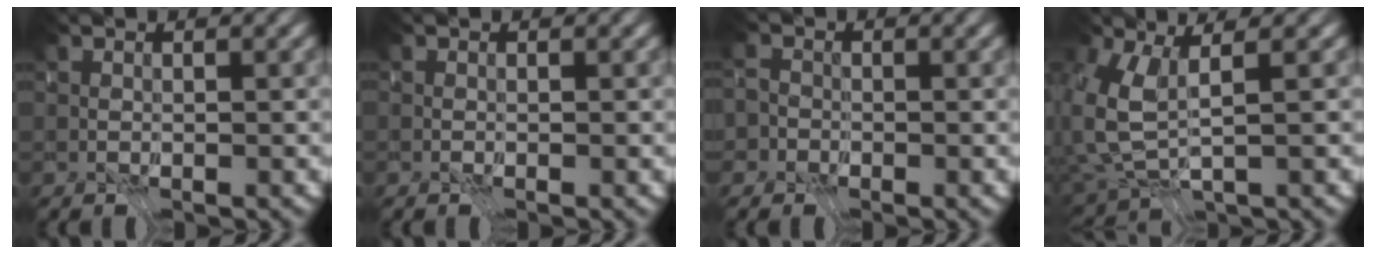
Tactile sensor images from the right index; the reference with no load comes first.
{"total": 0.0}
{"total": 3.2, "force": [0.7, 2.8, 1.3], "torque": [0.006, 0.007, -0.043]}
{"total": 2.4, "force": [-1.0, -1.9, 1.0], "torque": [-0.032, -0.025, -0.007]}